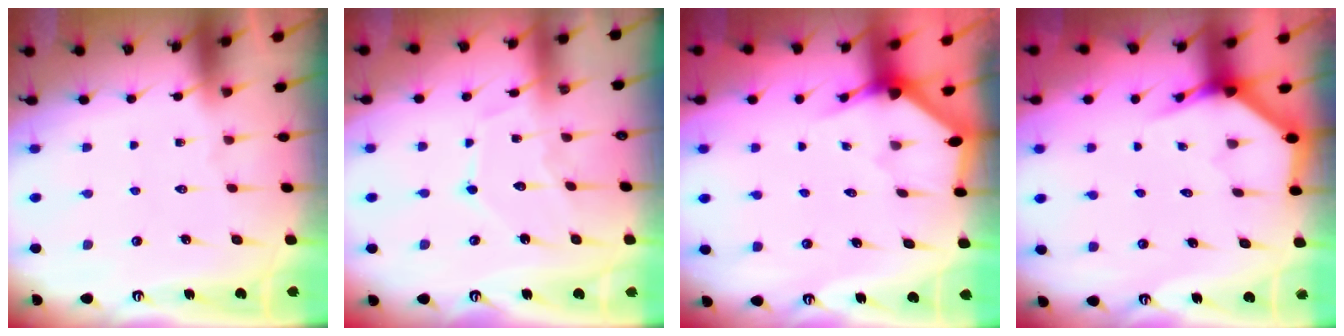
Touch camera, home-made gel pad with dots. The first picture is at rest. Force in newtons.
{"total": 10.4, "press": 10.4, "slide": 0.5}
{"total": 2.5, "press": 2.5, "slide": 0.2}
{"total": 3.8, "press": 3.8, "slide": 0.2}